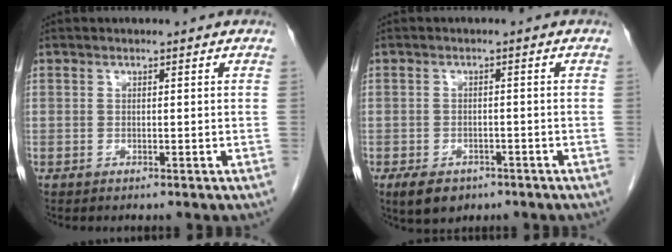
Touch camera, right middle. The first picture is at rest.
{"total": 5.1, "force": [-3.4, 3.1, 2.4], "torque": [-0.040, -0.003, -0.046]}